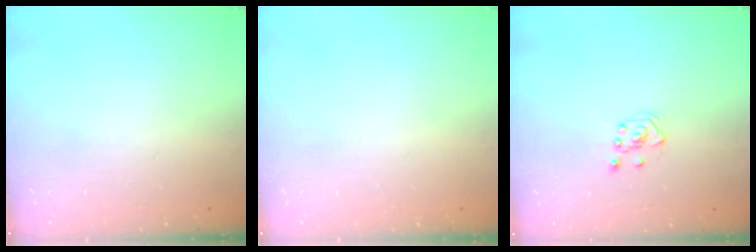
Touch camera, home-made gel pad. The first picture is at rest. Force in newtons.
{"total": 0.0}
{"total": 3.4, "press": 3.3, "slide": 0.8}